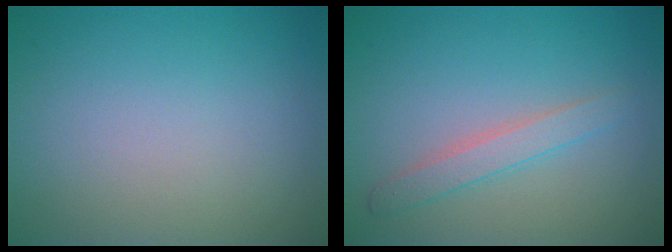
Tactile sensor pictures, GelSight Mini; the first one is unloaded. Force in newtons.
{"total": 2.1, "press": 2.1, "slide": 0.0}